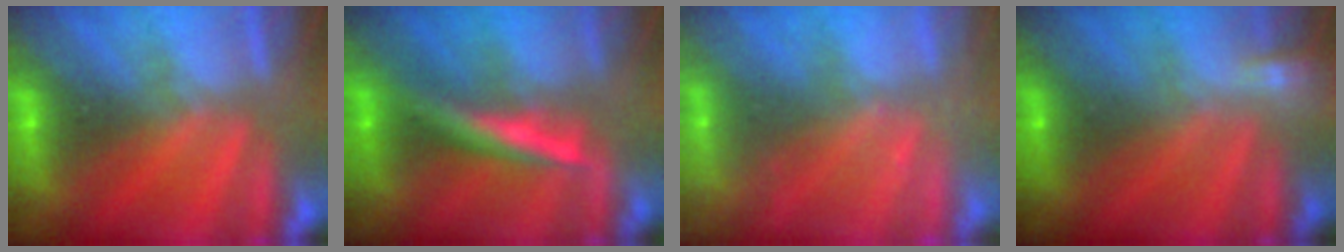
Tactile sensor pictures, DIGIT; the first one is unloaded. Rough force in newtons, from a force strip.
{"total": 2.9}
{"total": 2.3}
{"total": 2.1}